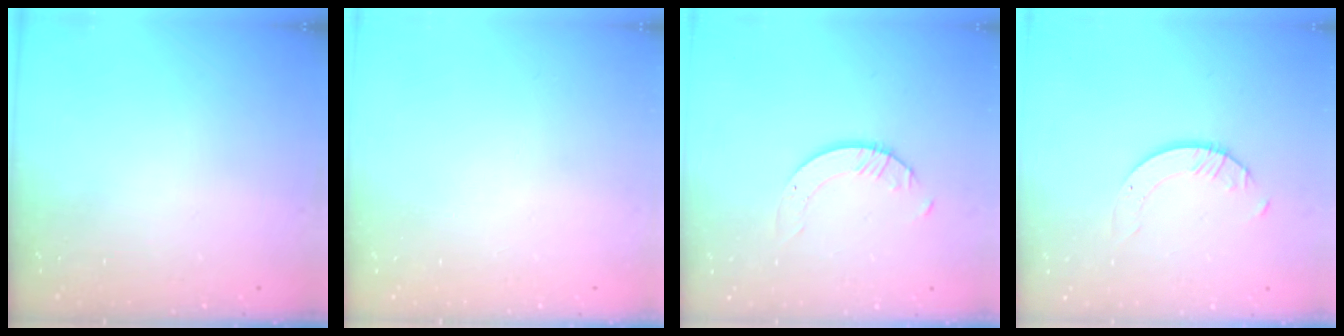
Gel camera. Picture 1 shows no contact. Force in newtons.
{"total": 0.0}
{"total": 2.1, "press": 2.1, "slide": 0.2}
{"total": 2.1, "press": 2.1, "slide": 0.2}